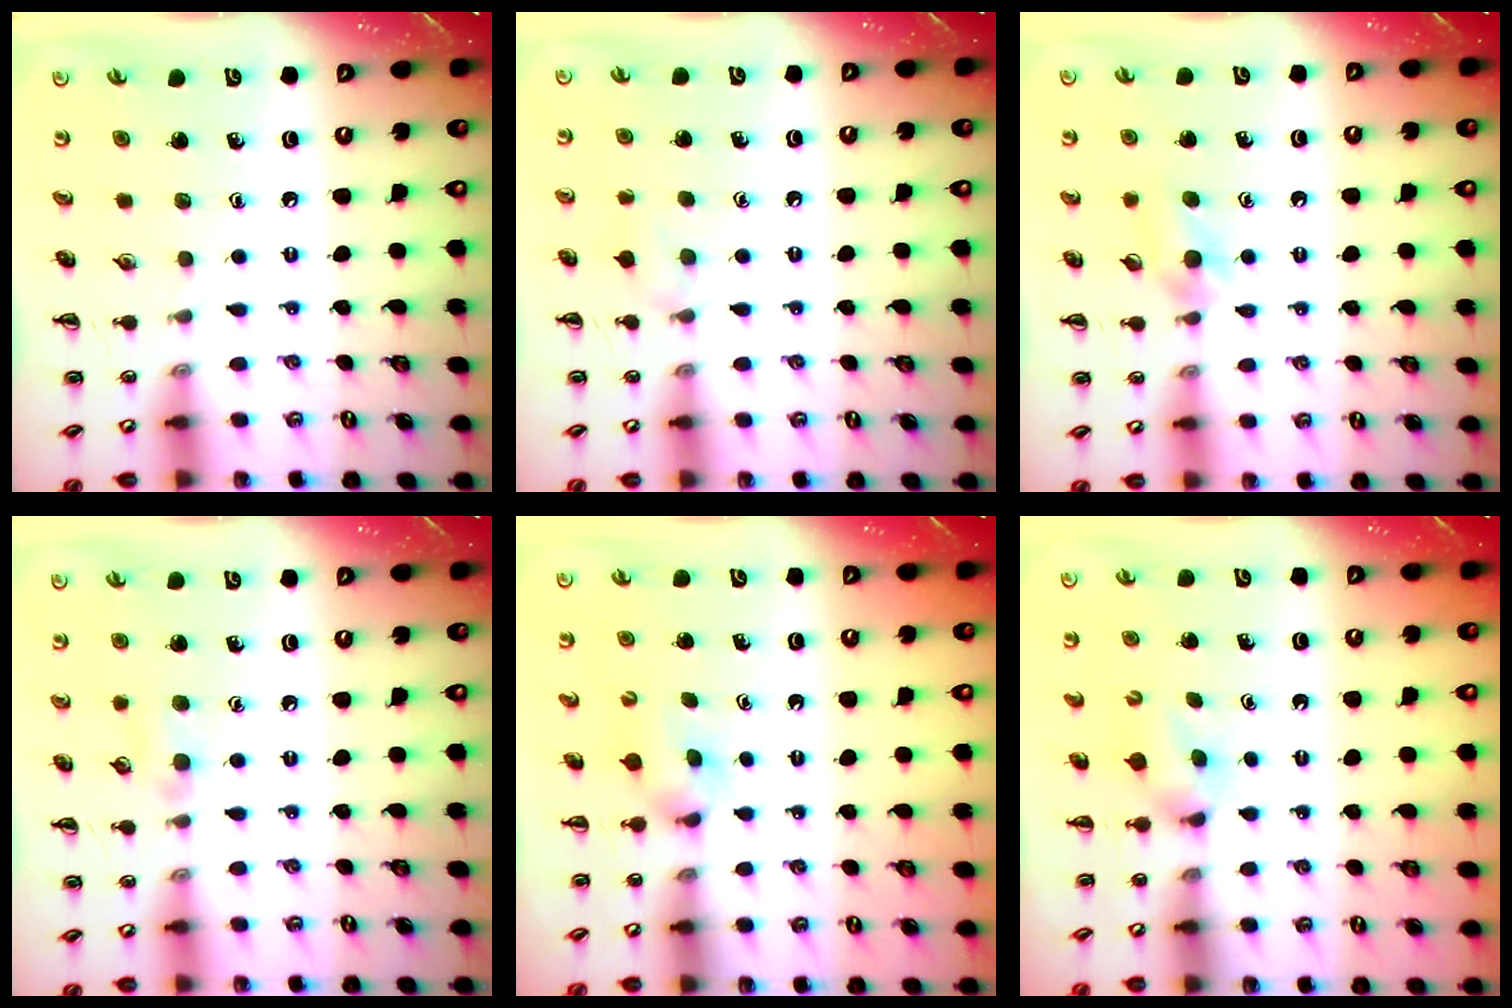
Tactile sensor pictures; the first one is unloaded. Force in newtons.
{"total": 6.4, "press": 6.1, "slide": 1.7}
{"total": 4.6, "press": 4.3, "slide": 1.6}
{"total": 5.5, "press": 5.2, "slide": 1.8}
{"total": 3.0, "press": 2.8, "slide": 0.9}
{"total": 2.9, "press": 2.8, "slide": 0.9}